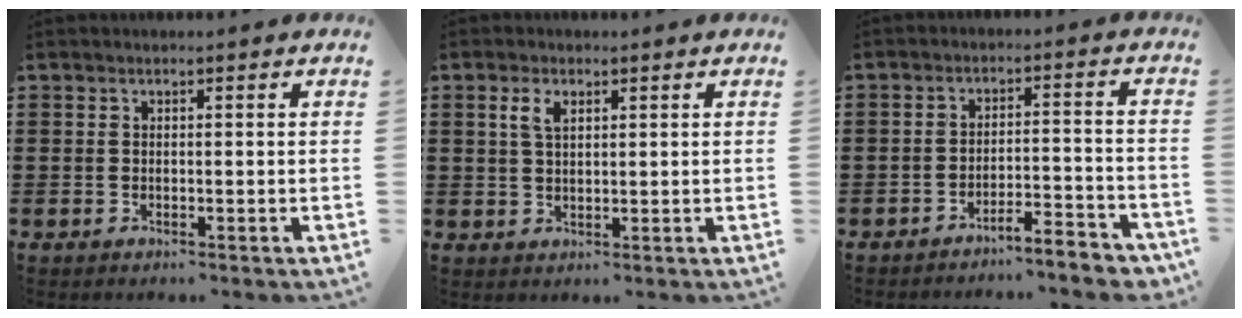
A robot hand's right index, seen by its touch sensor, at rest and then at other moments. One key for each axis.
{"total": 2.9, "fx": 1.3, "fy": 1.4, "fz": 2.2, "tx": -0.050, "ty": 0.006, "tz": 0.022}
{"total": 4.7, "fx": -4.5, "fy": 0.0, "fz": 1.4, "tx": -0.026, "ty": -0.006, "tz": -0.092}